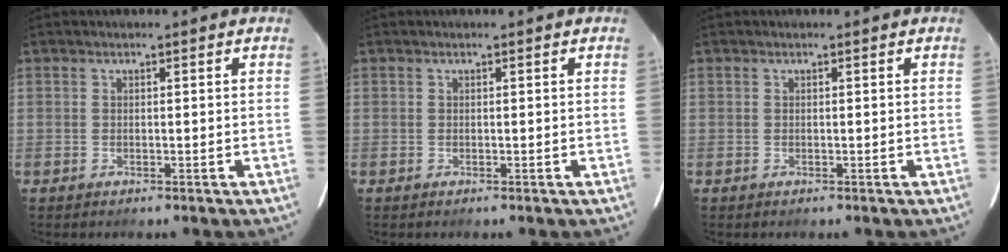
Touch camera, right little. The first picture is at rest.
{"total": 0.0}
{"total": 0.0}